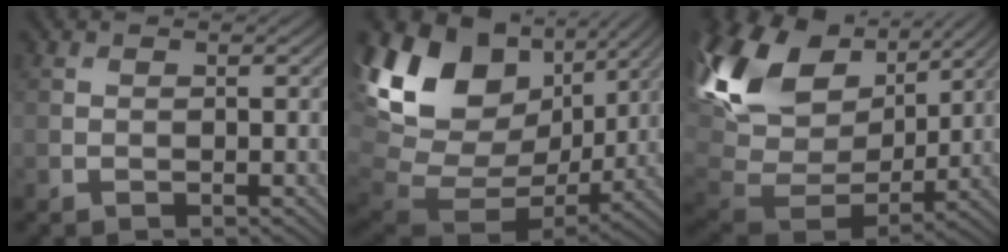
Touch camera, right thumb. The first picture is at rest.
{"total": 18.1, "force": [5.3, 12.6, 11.9], "torque": [-0.270, -0.009, 0.120]}
{"total": 16.9, "force": [6.2, 10.9, 11.3], "torque": [-0.287, 0.014, 0.123]}